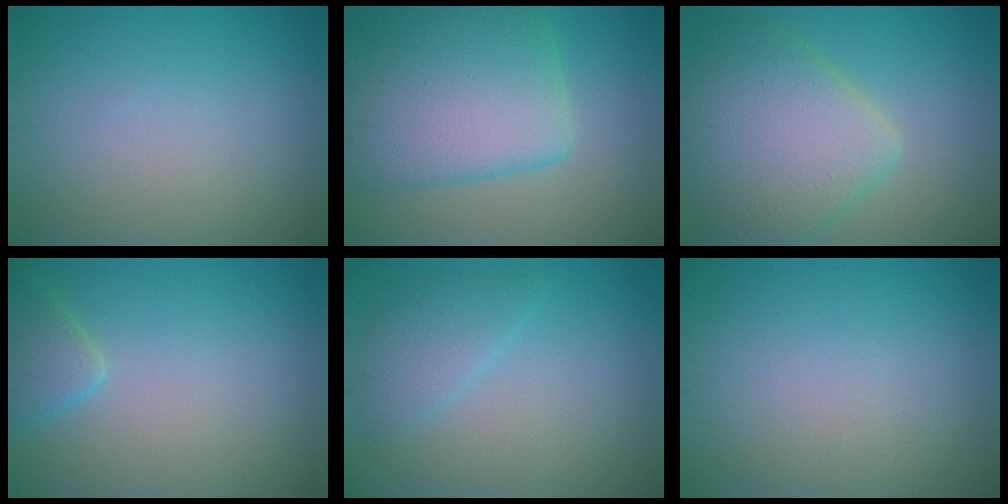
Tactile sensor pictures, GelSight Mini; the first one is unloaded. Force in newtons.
{"total": 9.6, "press": 9.6, "slide": 0.3}
{"total": 7.8, "press": 7.8, "slide": 0.6}
{"total": 2.3, "press": 2.3, "slide": 0.2}
{"total": 2.3, "press": 2.3, "slide": 0.3}
{"total": 0.0}